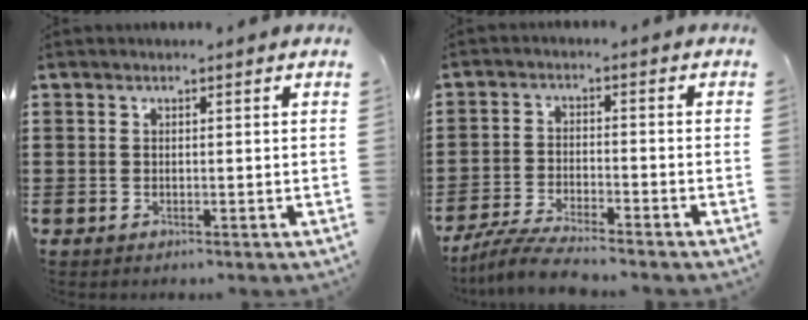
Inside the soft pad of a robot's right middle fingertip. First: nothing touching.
{"total": 5.2, "force": [-4.8, 0.1, 2.1], "torque": [-0.055, -0.015, -0.096]}